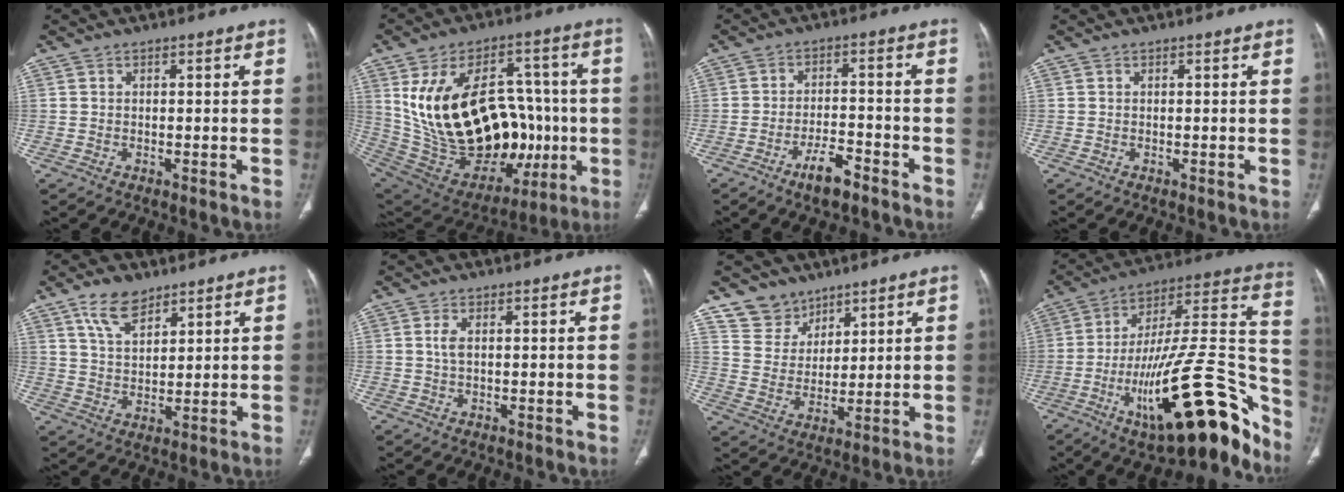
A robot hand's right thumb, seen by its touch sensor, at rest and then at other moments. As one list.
[{"total": 32.2, "force": [-0.6, 19.6, 25.5], "torque": [-0.429, 0.022, 0.034]}, {"total": 6.0, "force": [-4.2, 2.0, 3.8], "torque": [-0.066, 0.025, -0.068]}, {"total": 0.0}, {"total": 7.9, "force": [5.2, 4.0, 4.3], "torque": [-0.064, -0.028, 0.101]}, {"total": 2.0, "force": [0.5, 0.8, 1.8], "torque": [-0.046, 0.004, 0.014]}, {"total": 7.7, "force": [5.8, 5.1, 0.4], "torque": [0.025, -0.051, 0.120]}, {"total": 29.7, "force": [-15.4, 9.3, 23.6], "torque": [-0.296, 0.097, -0.237]}]